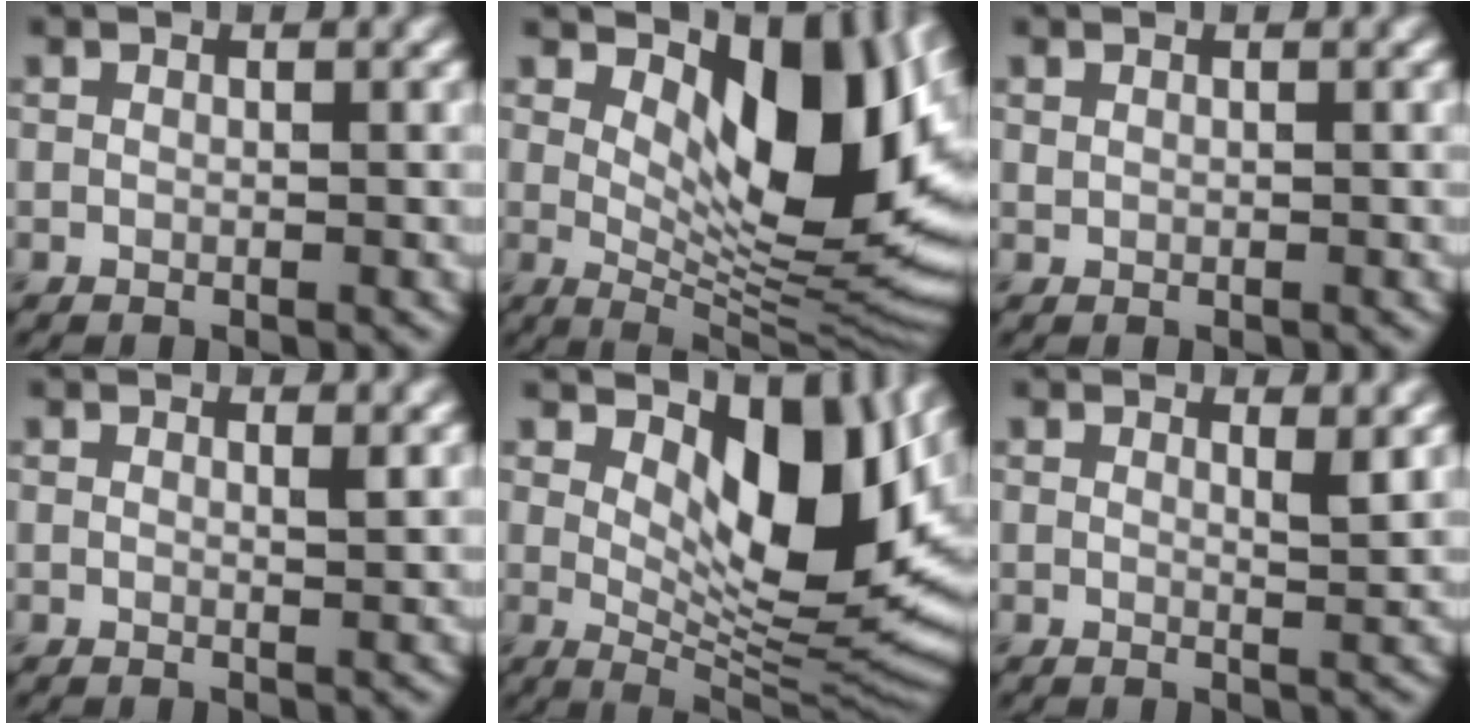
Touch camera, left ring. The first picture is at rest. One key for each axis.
{"total": 12.6, "fx": 3.7, "fy": 5.6, "fz": 10.7, "tx": -0.142, "ty": -0.005, "tz": 0.068}
{"total": 0.0}
{"total": 1.0, "fx": 0.6, "fy": 0.2, "fz": 0.7, "tx": -0.004, "ty": 0.001, "tz": 0.008}
{"total": 11.3, "fx": 3.3, "fy": 5.1, "fz": 9.5, "tx": -0.132, "ty": -0.012, "tz": 0.060}
{"total": 1.9, "fx": 1.1, "fy": 0.5, "fz": 1.4, "tx": -0.012, "ty": 0.000, "tz": 0.014}